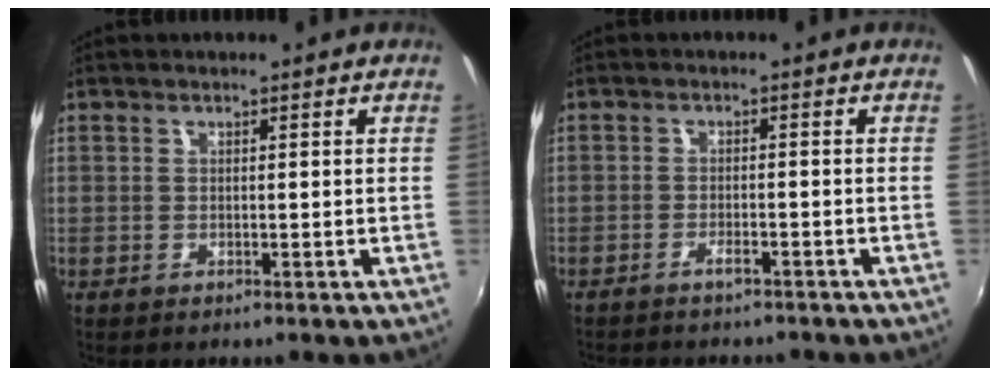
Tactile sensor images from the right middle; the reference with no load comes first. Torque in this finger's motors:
{"motor_torque": [1.01, -1.13, 0.20, 0.07]}